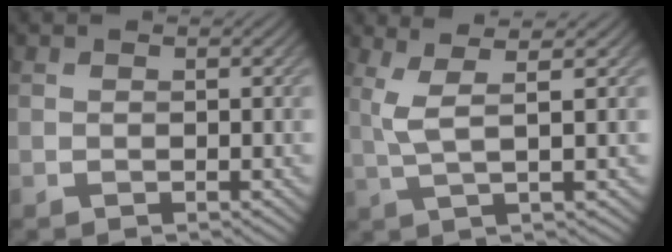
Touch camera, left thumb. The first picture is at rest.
{"total": 4.2, "force": [1.4, 0.6, 4.0], "torque": [-0.084, 0.006, 0.030]}